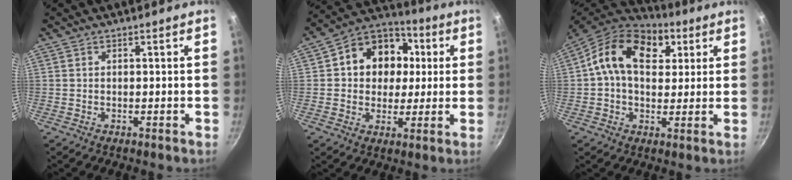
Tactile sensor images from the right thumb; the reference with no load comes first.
{"total": 14.5, "force": [2.5, 12.1, 7.7], "torque": [-0.089, 0.021, 0.024]}
{"total": 17.0, "force": [4.9, 11.6, 11.4], "torque": [-0.159, 0.009, 0.064]}